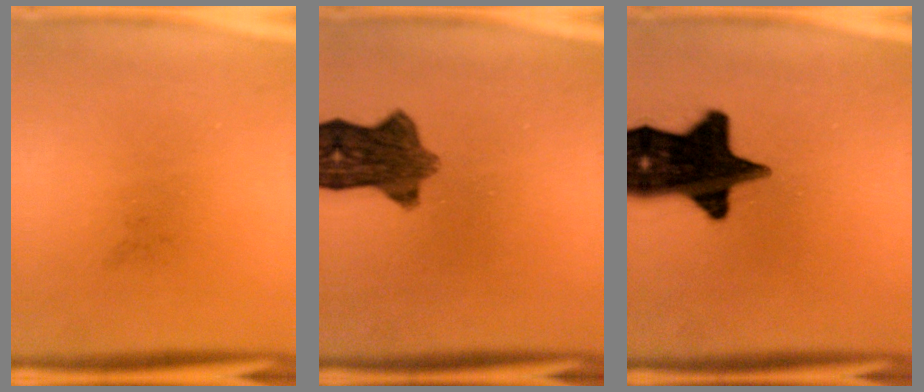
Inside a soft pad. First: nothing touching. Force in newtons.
{"total": 8.6}
{"total": 19.6}